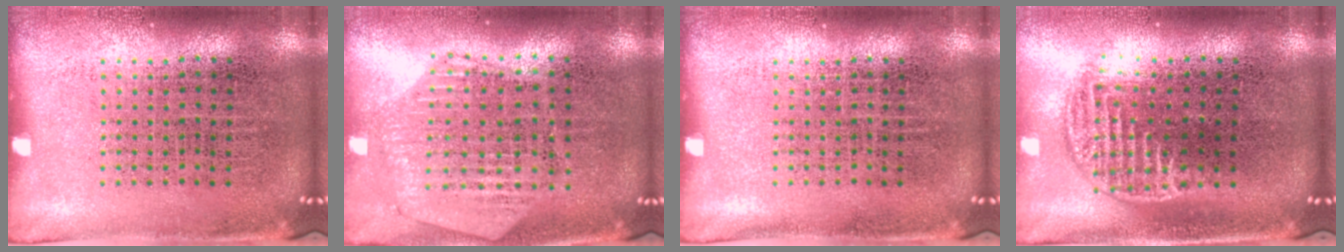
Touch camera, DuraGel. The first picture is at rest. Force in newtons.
{"total": 1.2, "press": 1.1, "slide": 0.3}
{"total": 0.0}
{"total": 1.1, "press": 1.0, "slide": 0.5}